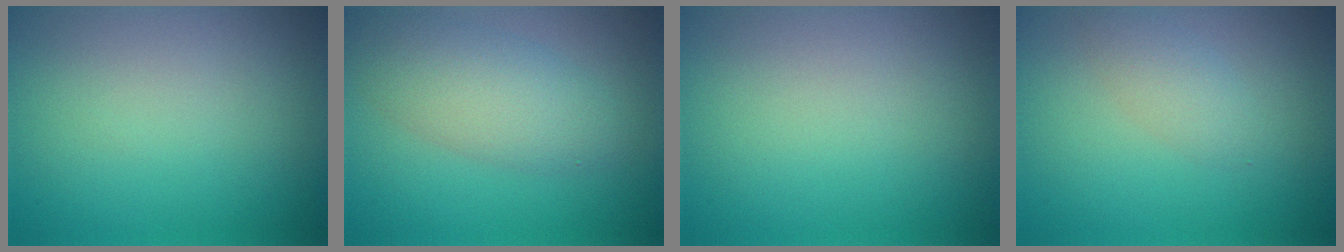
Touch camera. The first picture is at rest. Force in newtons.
{"total": 4.5, "press": 4.5, "slide": 0.2}
{"total": 0.0}
{"total": 1.8, "press": 1.8, "slide": 0.1}